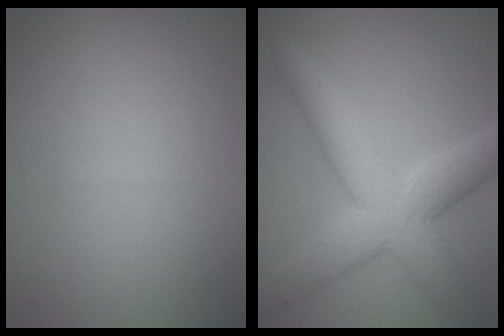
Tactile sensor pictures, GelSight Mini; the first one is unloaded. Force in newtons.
{"total": 7.6, "press": 7.6, "slide": 0.4}